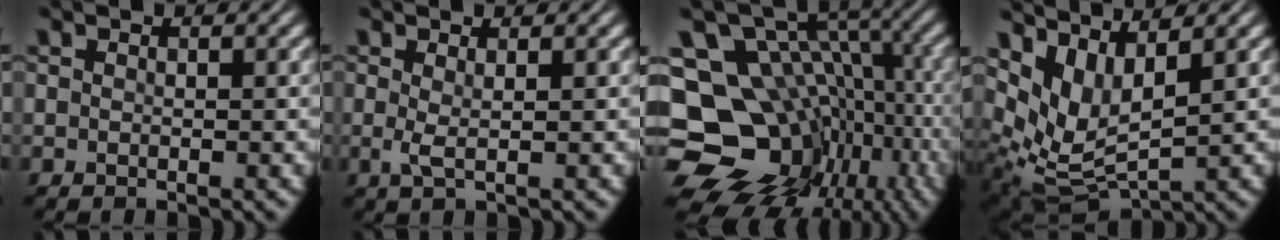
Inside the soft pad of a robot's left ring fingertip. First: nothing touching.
{"total": 1.4, "force": [0.2, 0.3, 1.3], "torque": [-0.029, -0.004, 0.003]}
{"total": 15.9, "force": [-4.5, 12.3, 9.0], "torque": [-0.151, 0.004, -0.046]}
{"total": 7.0, "force": [3.3, 3.1, 5.3], "torque": [-0.116, -0.011, 0.070]}